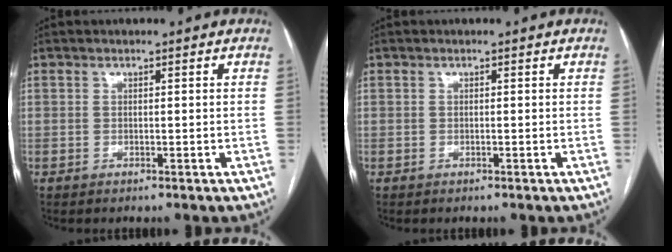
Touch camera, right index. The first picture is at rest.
{"total": 0.0}